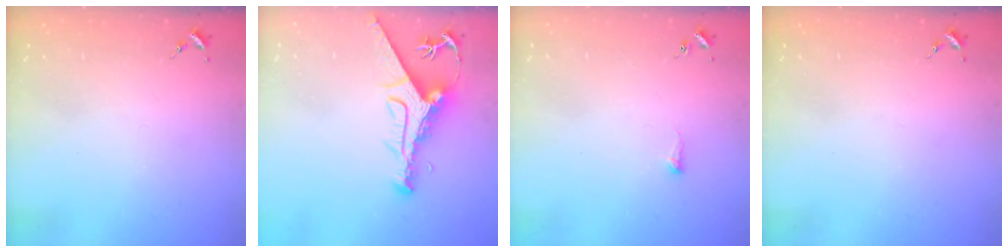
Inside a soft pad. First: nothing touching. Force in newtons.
{"total": 12.9, "press": 12.8, "slide": 1.4}
{"total": 4.3, "press": 4.3, "slide": 0.7}
{"total": 0.0}